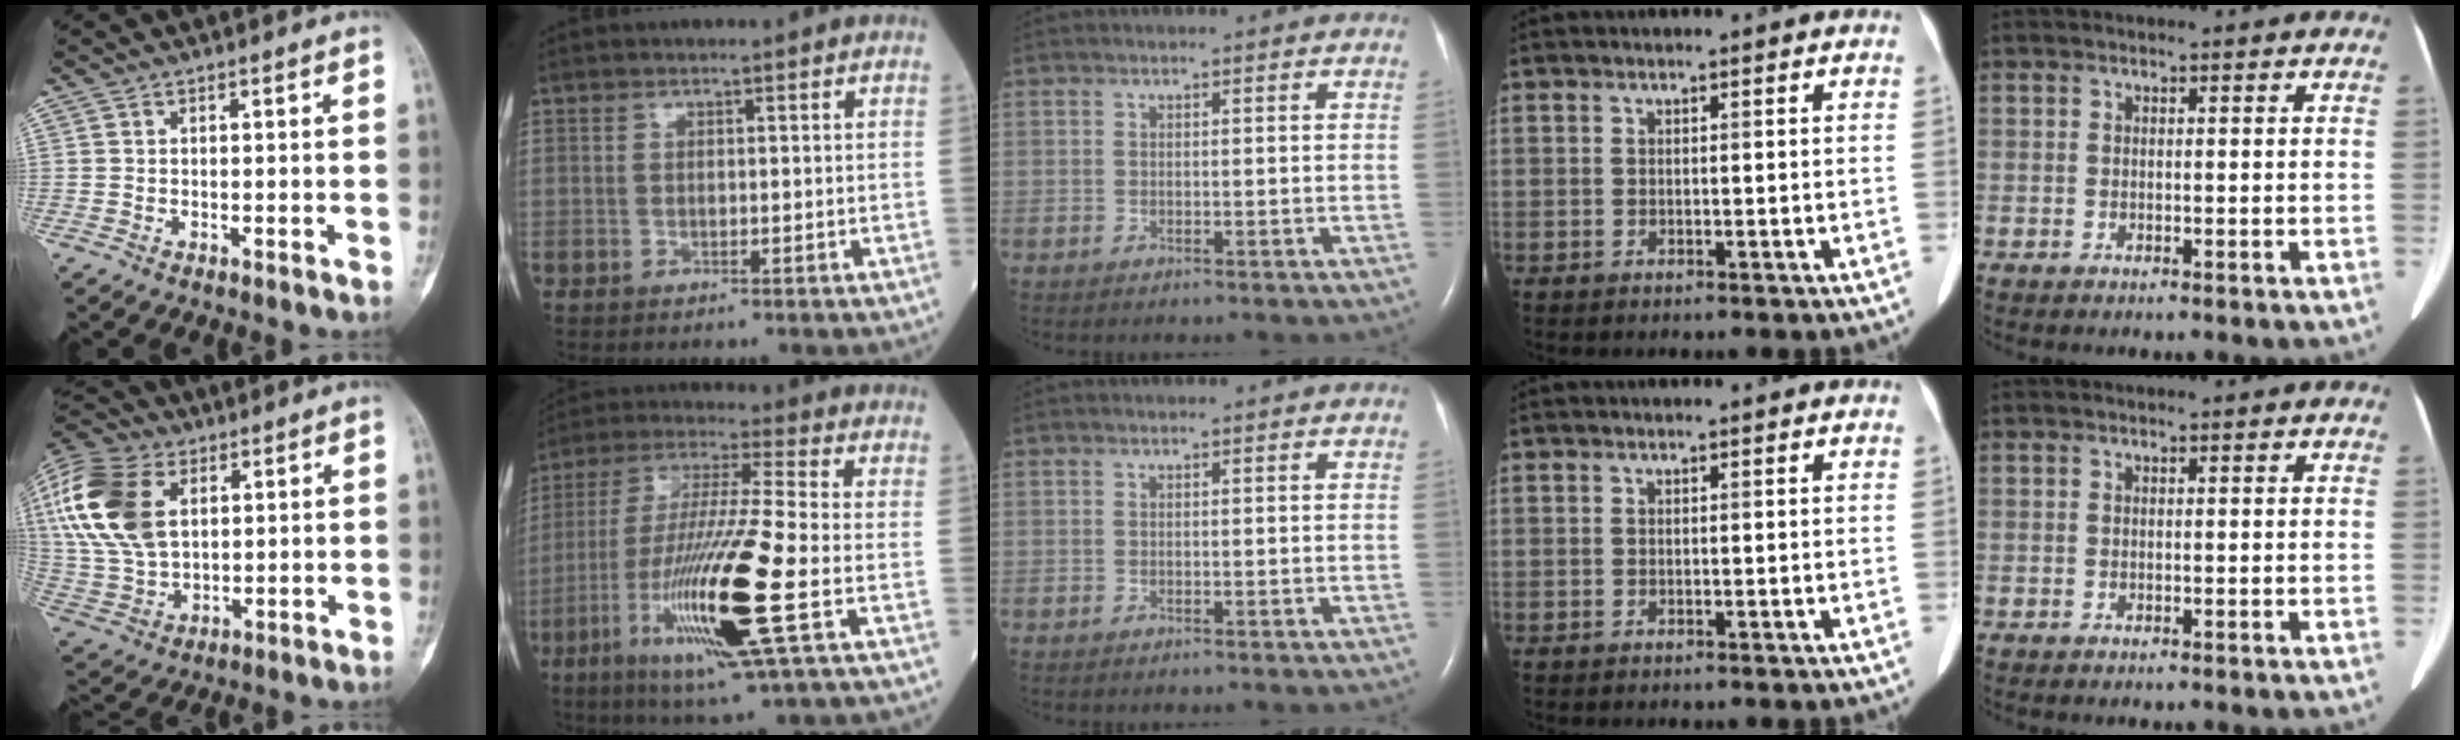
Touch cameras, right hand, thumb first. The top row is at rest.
{"thumb": {"total": 21.0, "force": [6.4, 13.3, 14.9], "torque": [-0.325, -0.001, 0.120]}, "index": {"total": 18.7, "force": [-5.9, 0.3, 17.7], "torque": [-0.371, -0.029, -0.113]}}